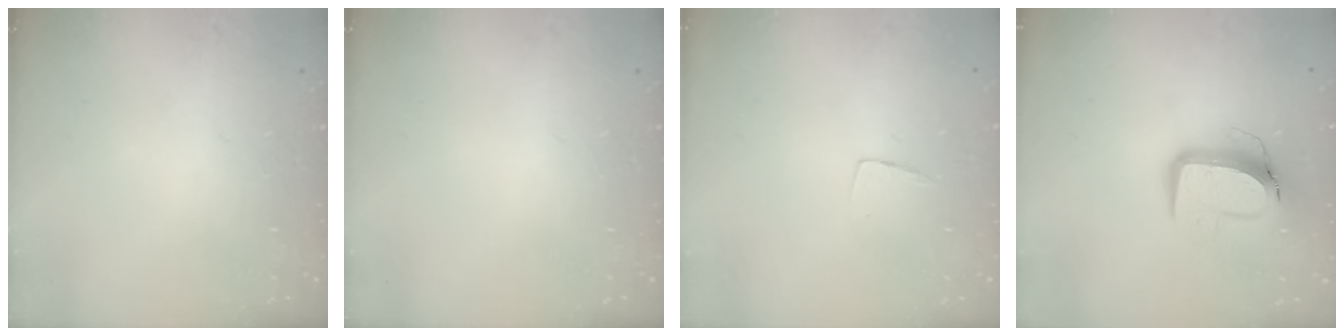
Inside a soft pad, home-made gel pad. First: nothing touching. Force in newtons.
{"total": 0.0}
{"total": 3.7, "press": 3.7, "slide": 0.2}
{"total": 11.6, "press": 11.5, "slide": 1.3}